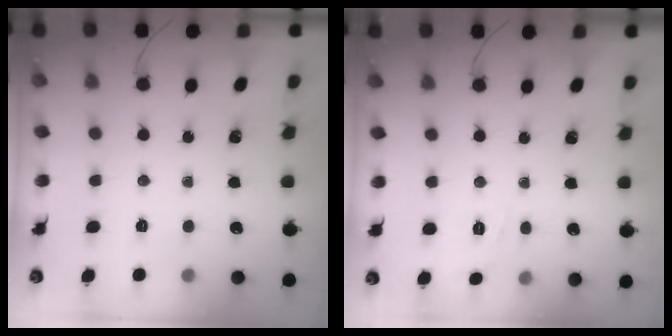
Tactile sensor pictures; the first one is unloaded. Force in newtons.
{"total": 1.9, "press": 0.5, "slide": 1.8}